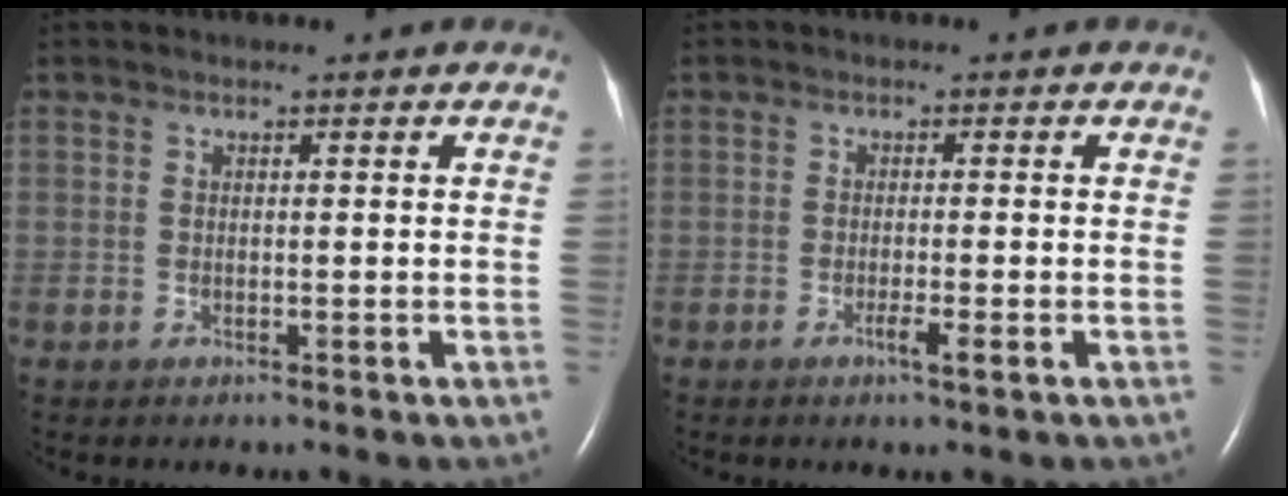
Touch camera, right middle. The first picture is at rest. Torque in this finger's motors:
{"motor_torque": [0.35, -0.25, 0.01, 0.01]}